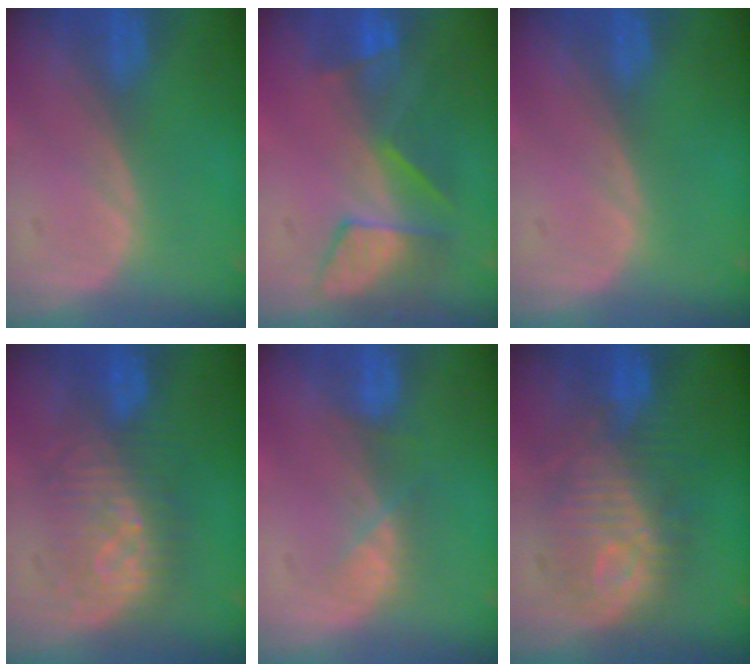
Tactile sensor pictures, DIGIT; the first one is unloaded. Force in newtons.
{"total": 8.1, "press": 7.2, "slide": 3.7}
{"total": 0.0}
{"total": 7.8, "press": 7.7, "slide": 1.1}
{"total": 2.6, "press": 2.5, "slide": 0.8}
{"total": 10.0, "press": 10.0, "slide": 0.8}